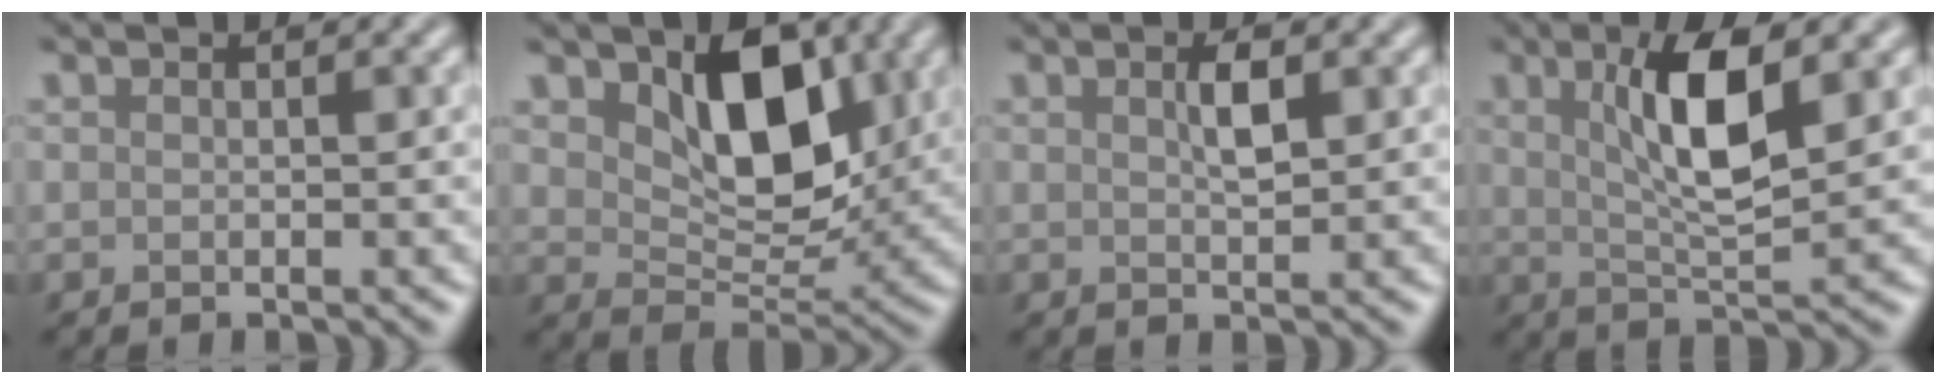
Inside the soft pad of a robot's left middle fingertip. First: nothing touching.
{"total": 6.9, "force": [2.3, 4.1, 5.0], "torque": [-0.082, -0.014, 0.045]}
{"total": 1.5, "force": [0.4, 0.3, 1.5], "torque": [-0.026, 0.000, 0.012]}
{"total": 6.1, "force": [1.5, 1.5, 5.8], "torque": [-0.101, -0.002, 0.034]}